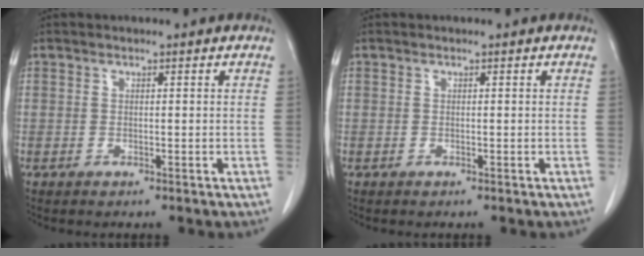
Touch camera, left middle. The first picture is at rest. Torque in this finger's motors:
{"motor_torque": [0.31, -0.46, 0.05, 0.01]}